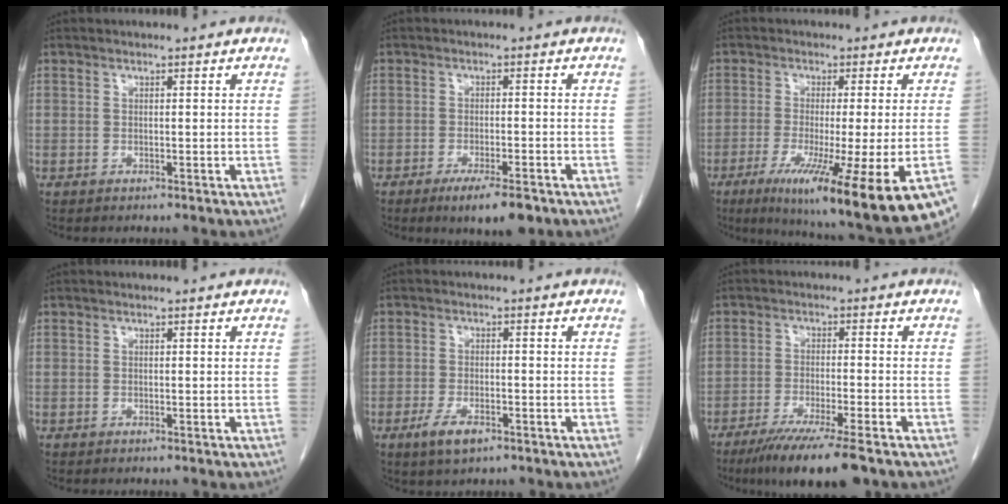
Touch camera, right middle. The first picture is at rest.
{"total": 6.4, "force": [-4.2, 1.1, 4.7], "torque": [-0.070, -0.012, -0.060]}
{"total": 18.4, "force": [-9.9, 0.4, 15.5], "torque": [-0.182, -0.052, -0.154]}
{"total": 0.0}
{"total": 4.3, "force": [-2.5, 1.6, 3.1], "torque": [-0.065, -0.004, -0.040]}
{"total": 10.4, "force": [-7.6, 0.2, 7.2], "torque": [-0.111, -0.026, -0.120]}